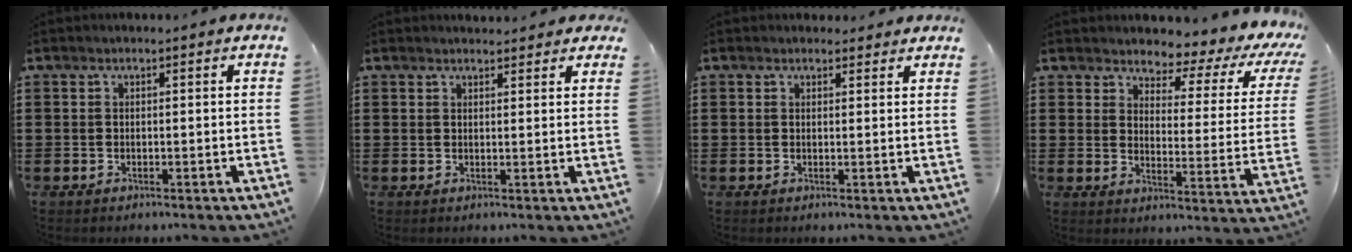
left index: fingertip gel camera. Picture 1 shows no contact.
{"total": 1.7, "force": [1.6, 0.4, 0.3], "torque": [-0.002, 0.000, 0.030]}
{"total": 1.3, "force": [1.2, 0.6, 0.2], "torque": [0.002, 0.001, 0.021]}
{"total": 3.6, "force": [3.1, 1.2, 1.4], "torque": [-0.044, -0.030, 0.043]}